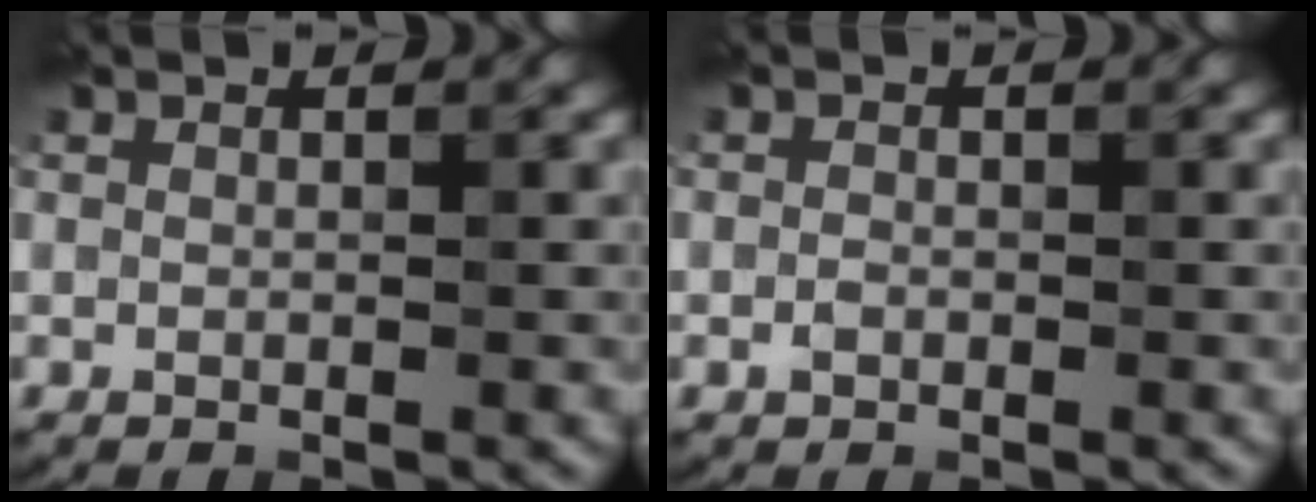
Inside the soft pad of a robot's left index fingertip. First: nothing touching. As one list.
[{"total": 0.6, "force": [-0.4, 0.5, 0.2], "torque": [-0.007, 0.003, -0.007]}]